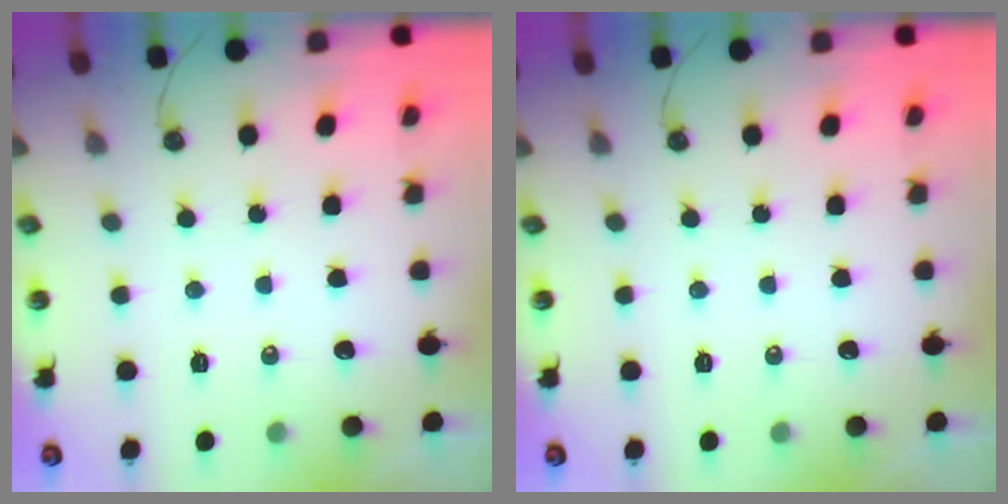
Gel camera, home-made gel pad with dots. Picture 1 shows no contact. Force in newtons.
{"total": 0.0}